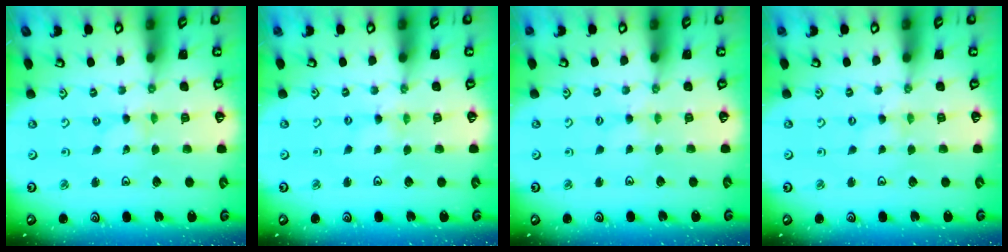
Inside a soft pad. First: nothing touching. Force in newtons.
{"total": 0.0}
{"total": 1.6, "press": 1.5, "slide": 0.3}
{"total": 0.0}